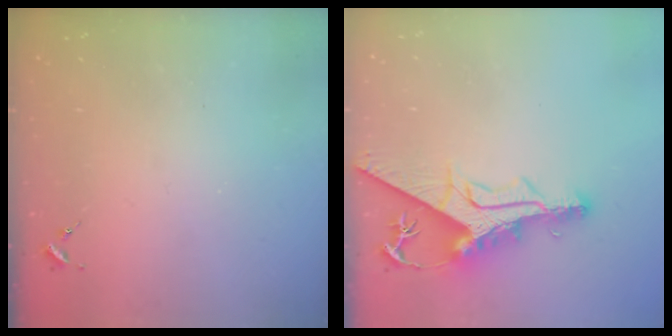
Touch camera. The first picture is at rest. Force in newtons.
{"total": 12.7, "press": 12.7, "slide": 1.2}